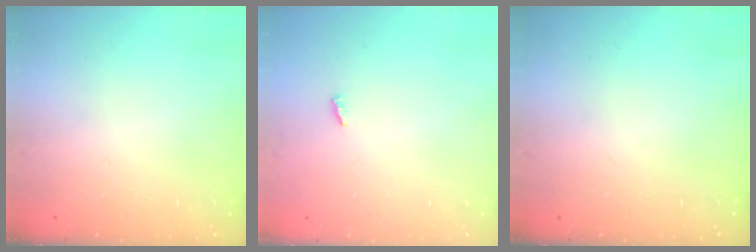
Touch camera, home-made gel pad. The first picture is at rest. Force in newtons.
{"total": 2.8, "press": 2.7, "slide": 0.3}
{"total": 0.0}